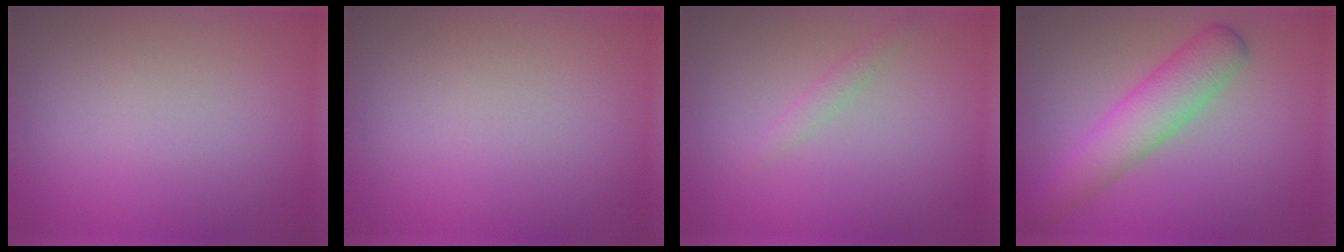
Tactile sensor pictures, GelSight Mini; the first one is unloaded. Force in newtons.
{"total": 0.0}
{"total": 1.0, "press": 0.9, "slide": 0.1}
{"total": 4.7, "press": 4.7, "slide": 0.1}